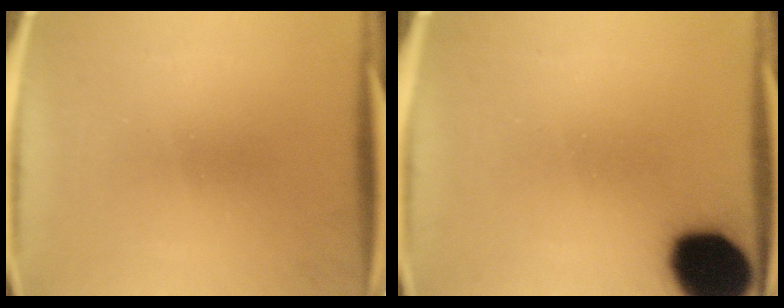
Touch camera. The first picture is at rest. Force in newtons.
{"total": 18.7}